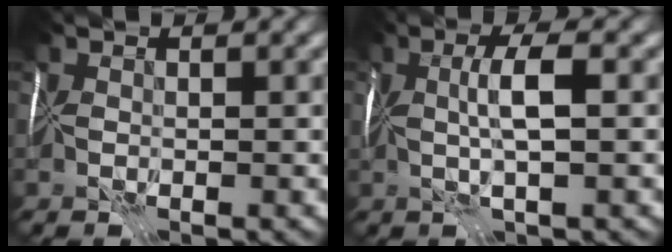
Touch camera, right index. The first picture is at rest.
{"total": 2.4, "force": [0.0, -1.0, 2.2], "torque": [-0.029, -0.003, 0.000]}